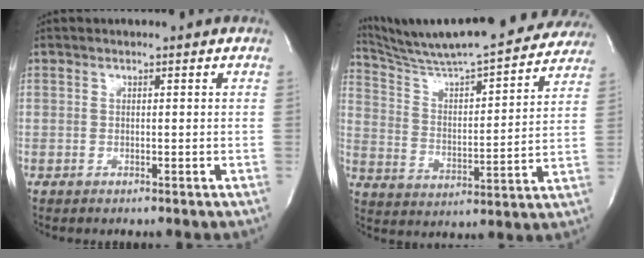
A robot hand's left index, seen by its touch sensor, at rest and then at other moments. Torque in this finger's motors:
{"motor_torque": [0.59, -0.55, 0.06, 0.09]}